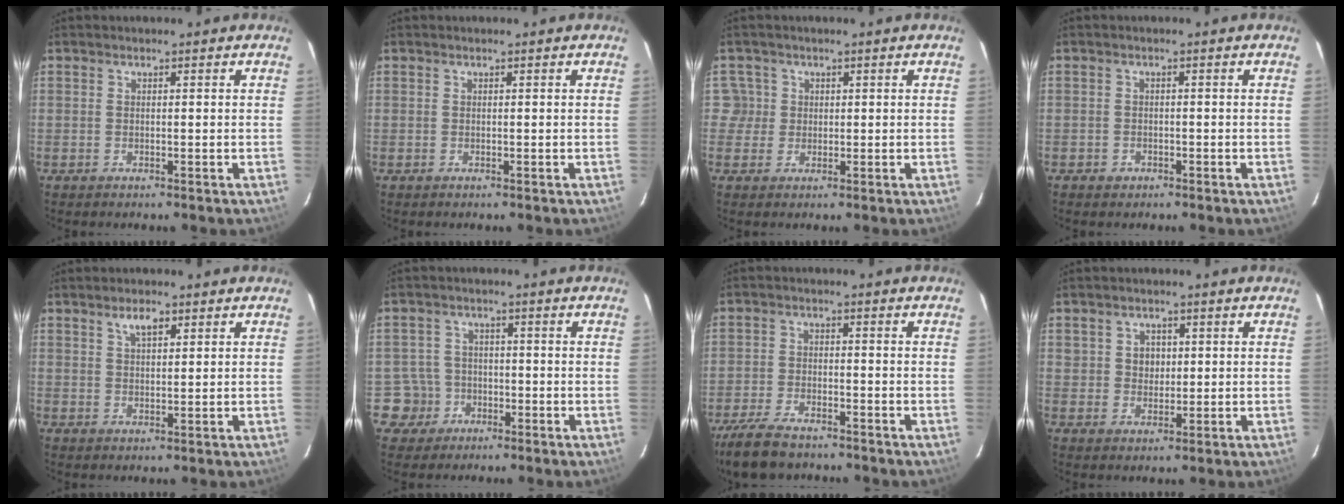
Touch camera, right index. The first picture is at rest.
{"total": 0.0}
{"total": 3.0, "force": [0.3, 2.9, -0.1], "torque": [0.025, 0.026, 0.006]}
{"total": 1.9, "force": [-1.1, 1.5, 0.3], "torque": [-0.006, 0.004, -0.014]}
{"total": 3.4, "force": [2.0, 1.4, 2.3], "torque": [-0.038, 0.008, 0.036]}
{"total": 5.2, "force": [-2.1, 4.7, -0.1], "torque": [-0.006, 0.024, -0.036]}
{"total": 10.2, "force": [-8.1, 3.8, 4.8], "torque": [-0.126, -0.017, -0.147]}
{"total": 3.4, "force": [0.7, 3.1, 1.2], "torque": [-0.018, 0.011, 0.015]}